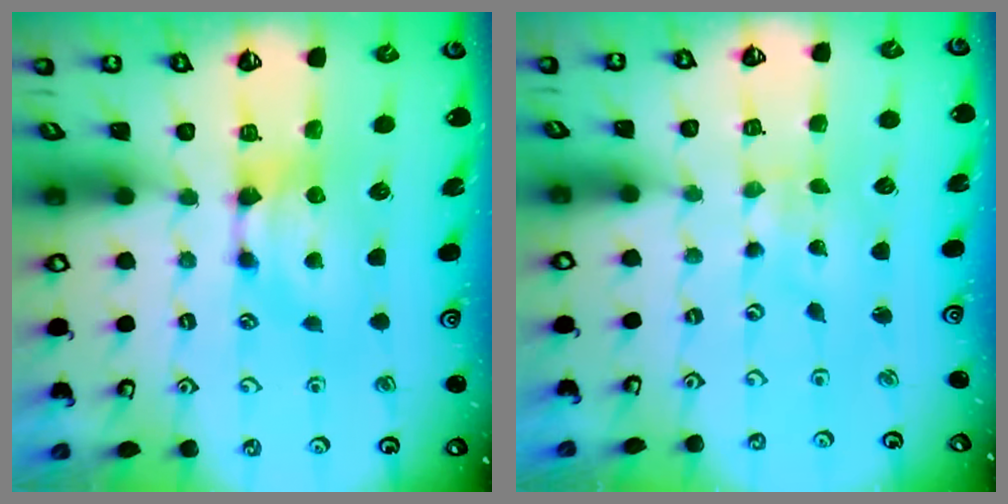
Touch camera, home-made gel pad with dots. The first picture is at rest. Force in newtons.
{"total": 5.8, "press": 5.8, "slide": 0.5}